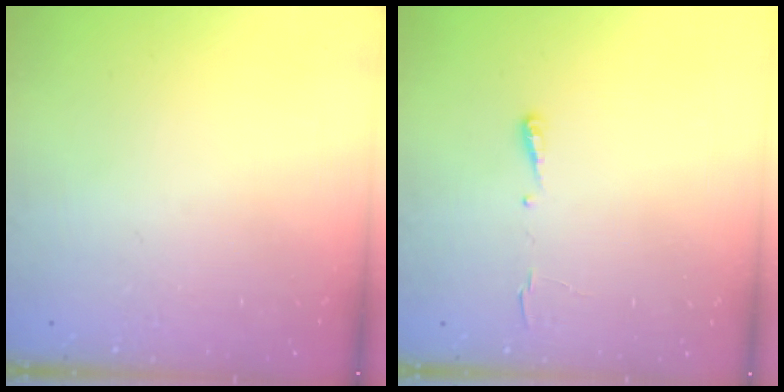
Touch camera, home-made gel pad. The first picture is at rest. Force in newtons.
{"total": 4.4, "press": 4.3, "slide": 0.7}